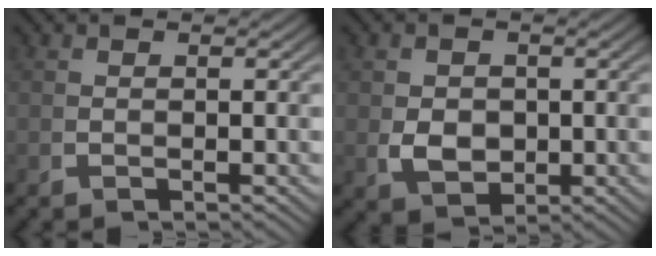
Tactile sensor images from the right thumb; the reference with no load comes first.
{"total": 4.4, "force": [-0.2, 3.3, 2.9], "torque": [-0.059, -0.023, 0.016]}